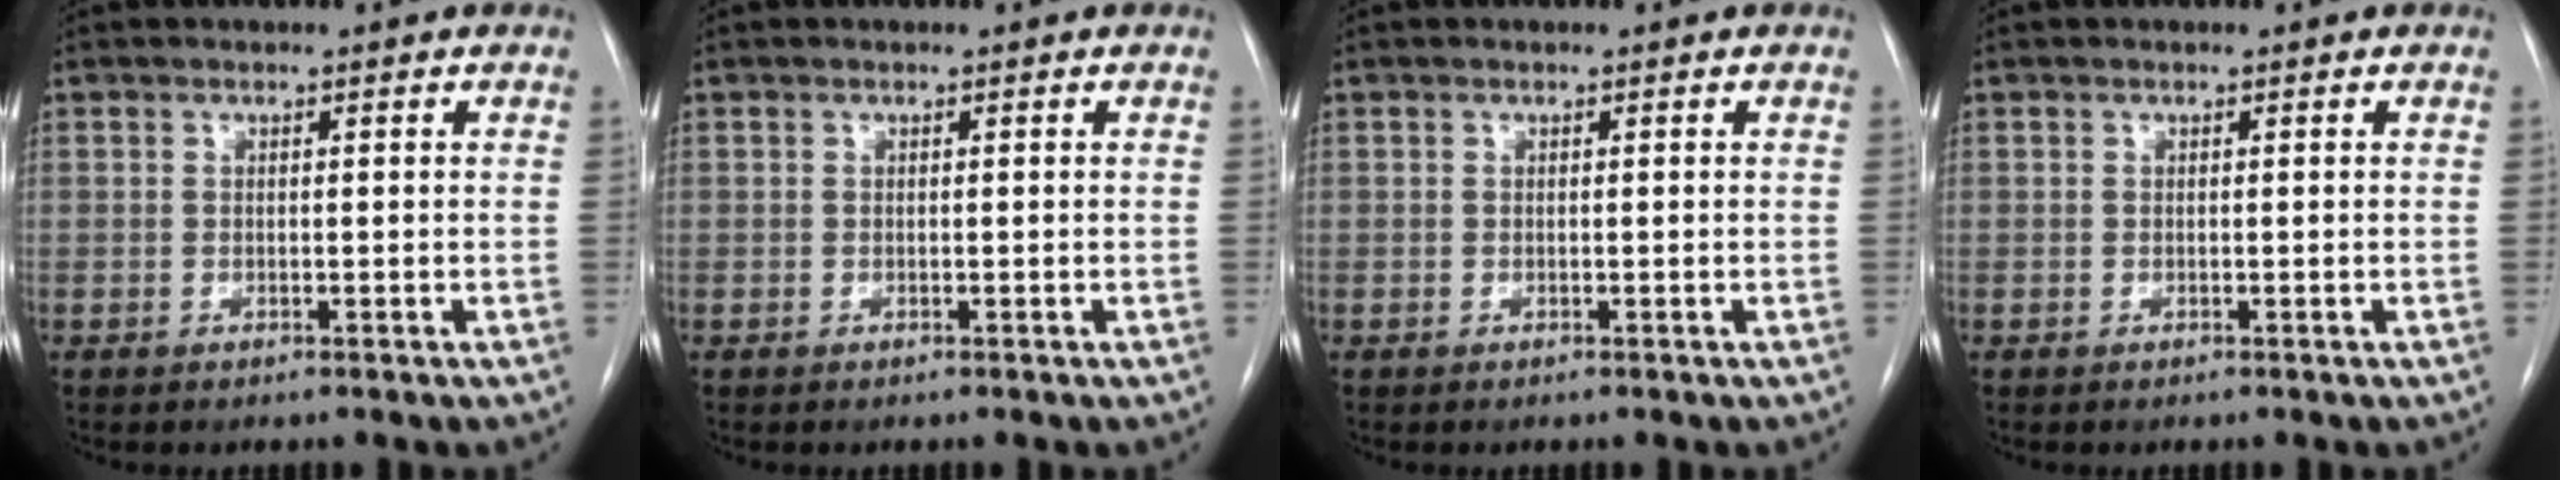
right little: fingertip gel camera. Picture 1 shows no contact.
{"total": 0.0}
{"total": 0.0}
{"total": 0.0}